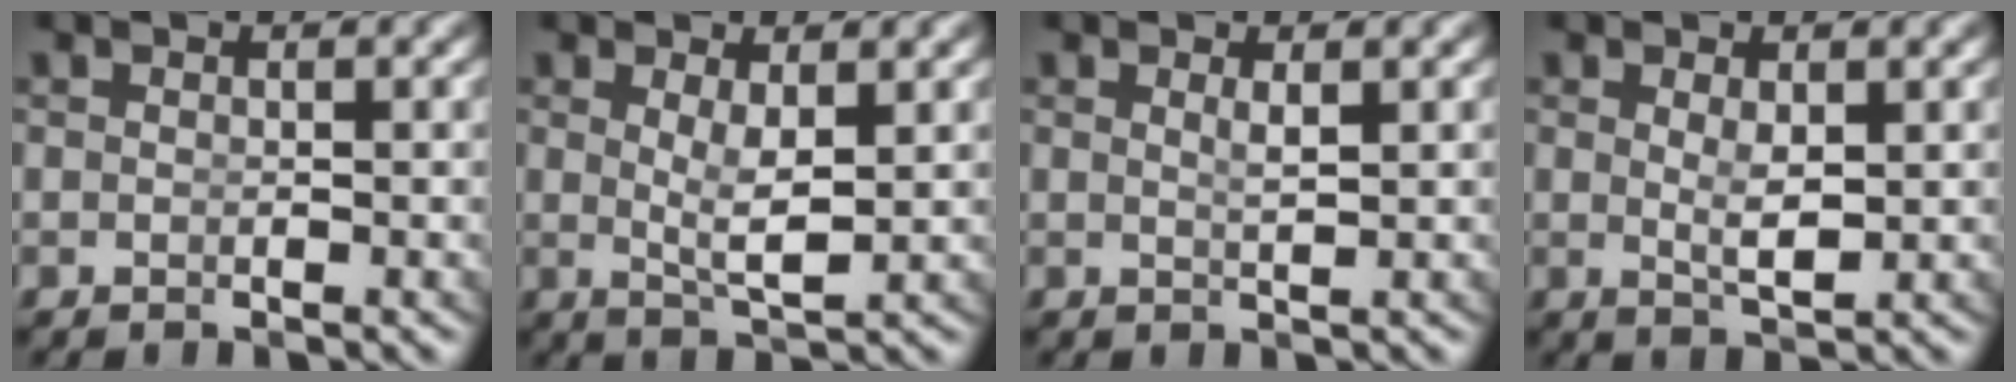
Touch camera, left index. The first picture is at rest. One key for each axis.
{"total": 2.7, "fx": 0.5, "fy": -0.1, "fz": 2.7, "tx": -0.049, "ty": -0.022, "tz": 0.024}
{"total": 1.3, "fx": 0.5, "fy": -0.7, "fz": 0.9, "tx": -0.017, "ty": -0.015, "tz": 0.020}
{"total": 2.0, "fx": 0.4, "fy": 0.0, "fz": 2.0, "tx": -0.033, "ty": -0.020, "tz": 0.021}